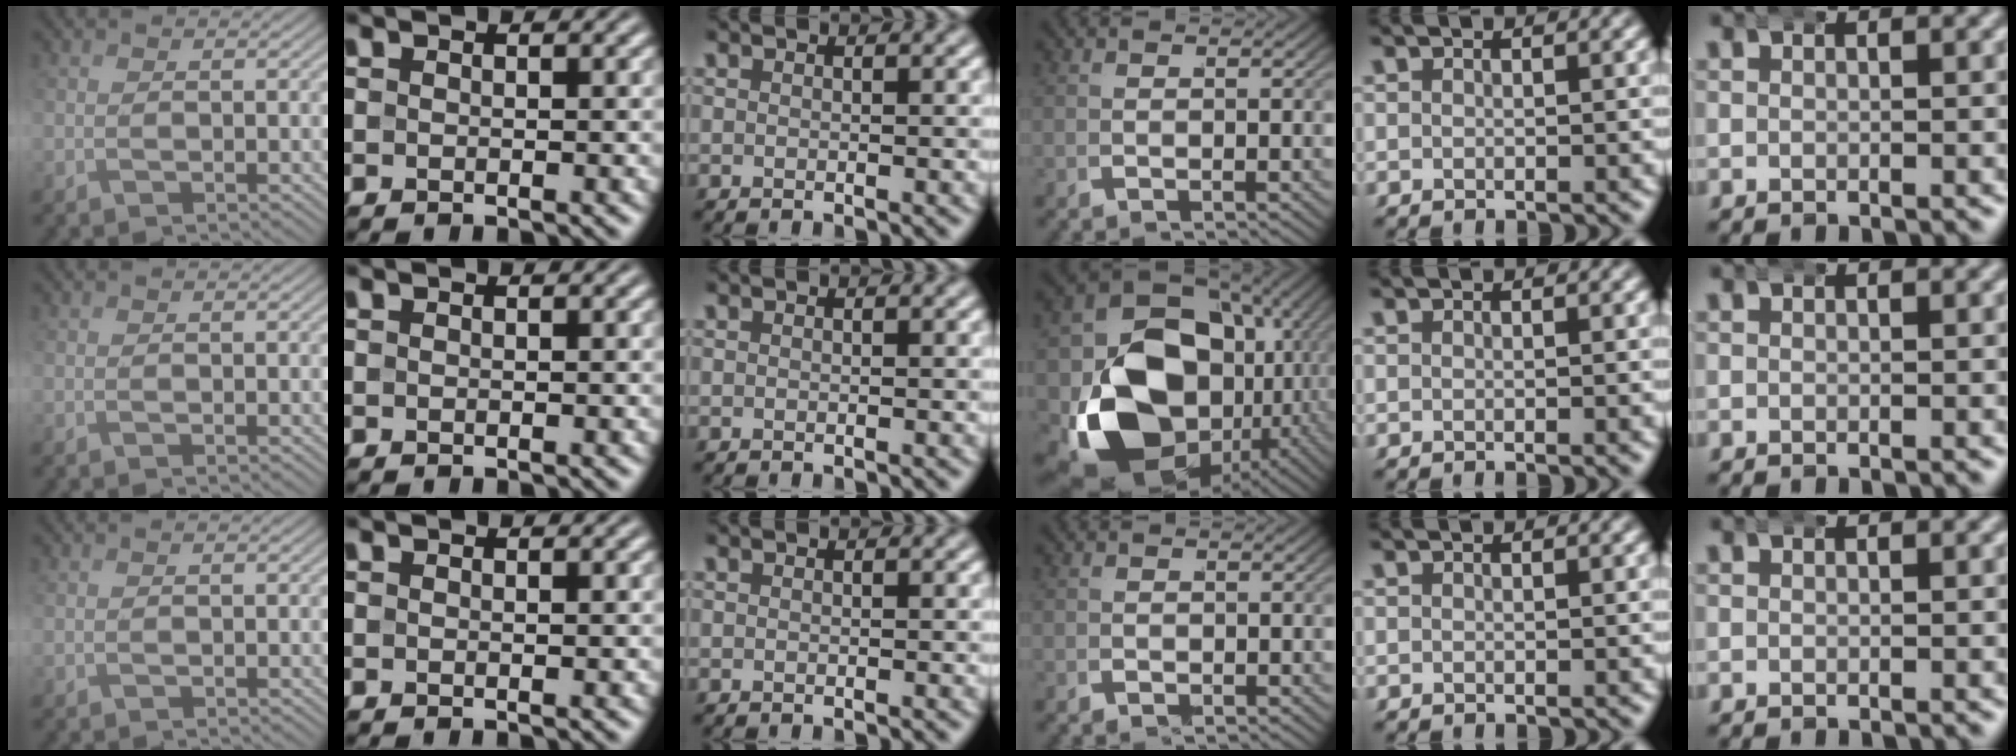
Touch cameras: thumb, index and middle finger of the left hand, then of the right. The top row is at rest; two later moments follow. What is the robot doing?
{"motion": "wrap", "object": "bandana"}